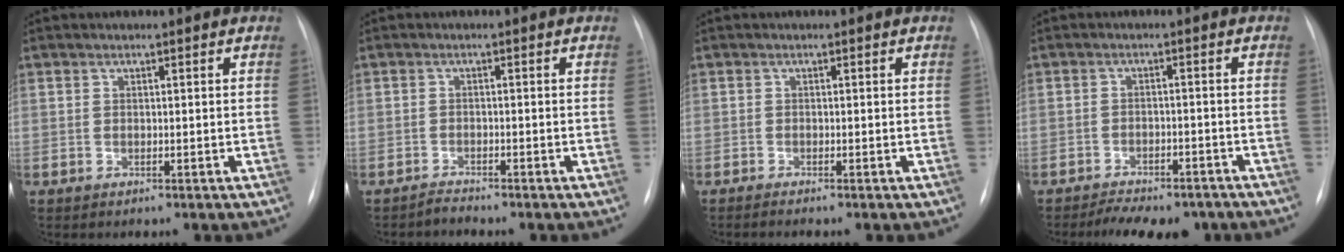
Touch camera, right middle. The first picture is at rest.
{"total": 1.2, "force": [-1.2, -0.2, -0.2], "torque": [0.006, -0.006, -0.020]}
{"total": 1.1, "force": [-0.9, -0.2, 0.6], "torque": [-0.009, 0.000, -0.015]}
{"total": 10.6, "force": [-8.8, 4.1, 4.1], "torque": [-0.057, 0.008, -0.117]}